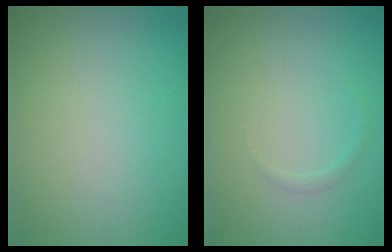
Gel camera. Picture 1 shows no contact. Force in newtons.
{"total": 0.6, "press": 0.6, "slide": 0.1}